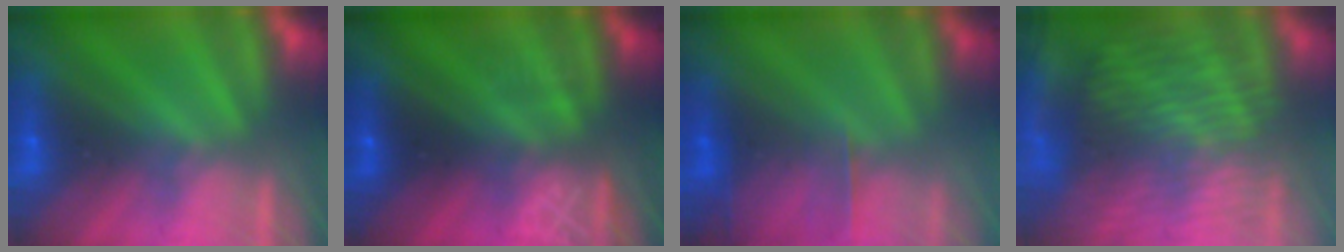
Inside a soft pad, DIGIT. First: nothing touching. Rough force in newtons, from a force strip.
{"total": 3.1}
{"total": 2.2}
{"total": 8.9}